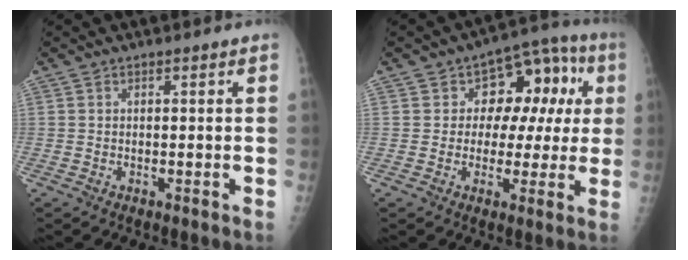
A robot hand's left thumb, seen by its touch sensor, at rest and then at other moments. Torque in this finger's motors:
{"motor_torque": [-0.19, 0.49, -0.03, -0.10, 0.01]}